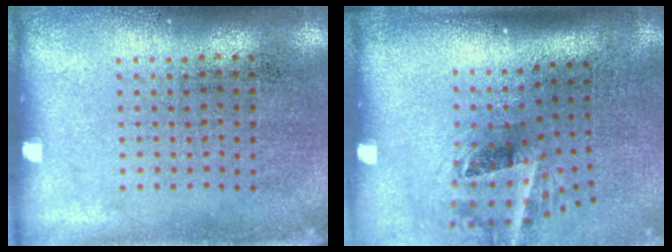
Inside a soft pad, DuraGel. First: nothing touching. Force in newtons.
{"total": 2.1, "press": 1.3, "slide": 1.7}